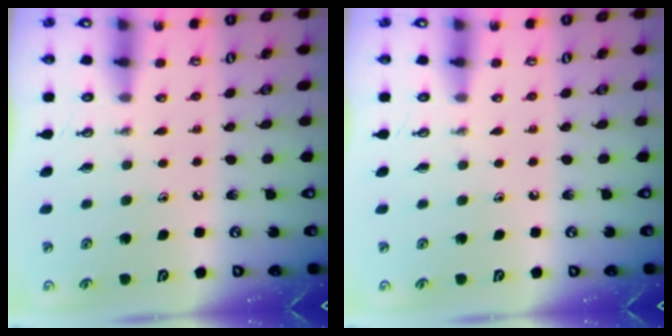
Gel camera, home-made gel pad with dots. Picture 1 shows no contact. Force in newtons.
{"total": 0.0}